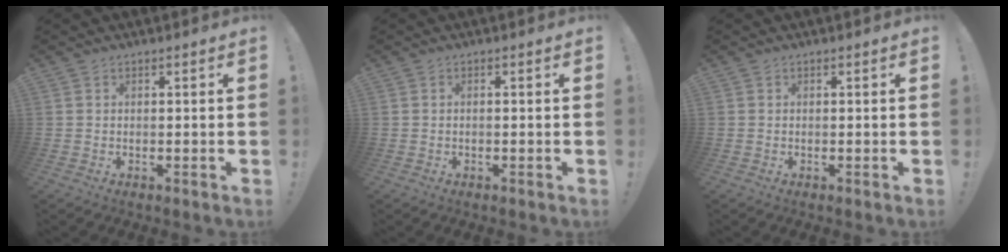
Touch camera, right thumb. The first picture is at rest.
{"total": 0.5, "force": [-0.3, -0.1, 0.4], "torque": [-0.008, -0.002, -0.005]}
{"total": 0.0}